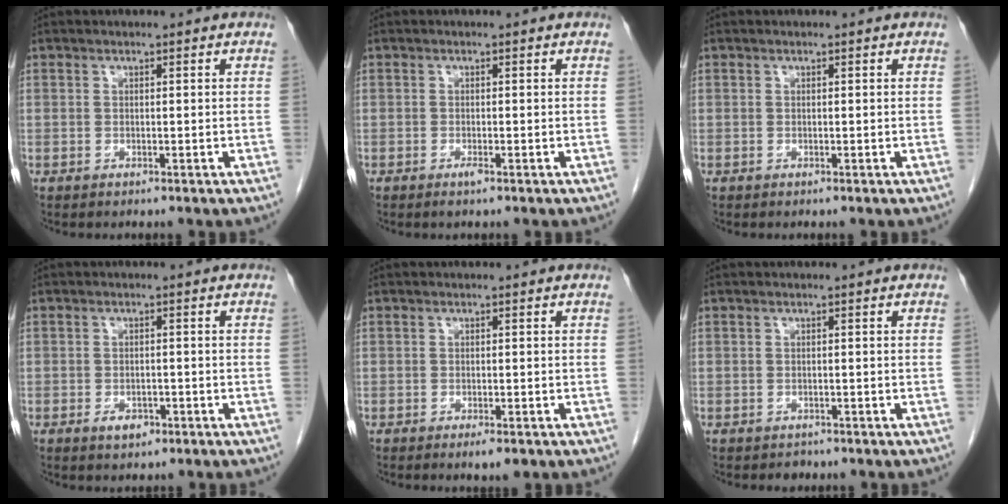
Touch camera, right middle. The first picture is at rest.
{"total": 0.9, "force": [-0.5, 0.0, 0.7], "torque": [-0.014, -0.001, -0.009]}
{"total": 0.0}
{"total": 2.2, "force": [-1.3, 1.3, 1.3], "torque": [-0.024, 0.001, -0.013]}
{"total": 2.0, "force": [-1.3, 0.5, 1.5], "torque": [-0.022, -0.004, -0.016]}
{"total": 0.9, "force": [-0.7, 0.5, -0.1], "torque": [-0.007, -0.001, -0.012]}